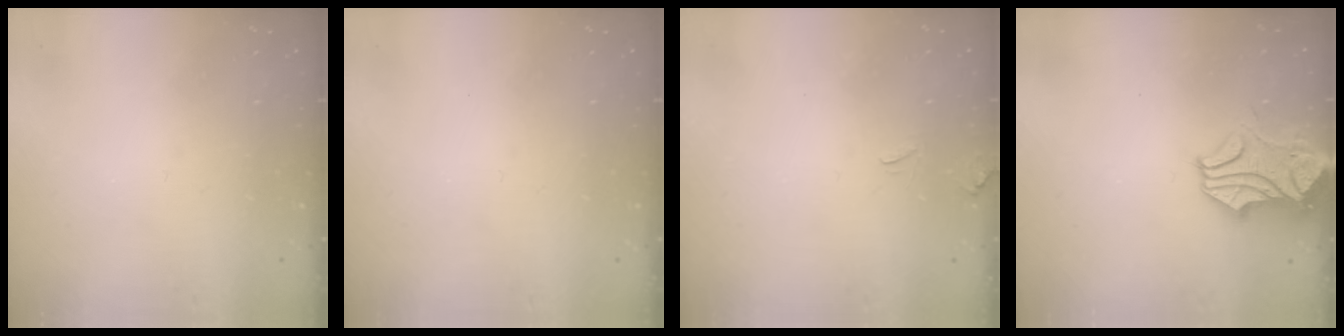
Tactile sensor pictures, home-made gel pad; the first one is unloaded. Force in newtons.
{"total": 0.0}
{"total": 3.6, "press": 3.6, "slide": 0.6}
{"total": 1.9, "press": 1.2, "slide": 1.5}